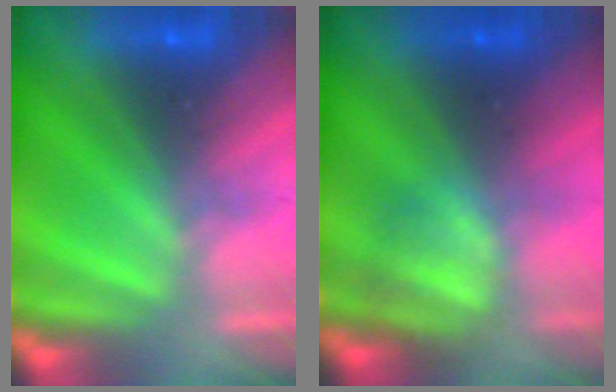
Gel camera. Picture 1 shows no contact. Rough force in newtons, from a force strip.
{"total": 2.5}